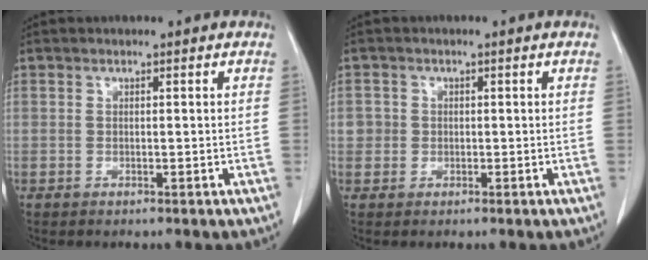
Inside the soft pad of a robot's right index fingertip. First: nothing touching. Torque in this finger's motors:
{"motor_torque": [-0.07, 0.06, 0.05, 0.00]}